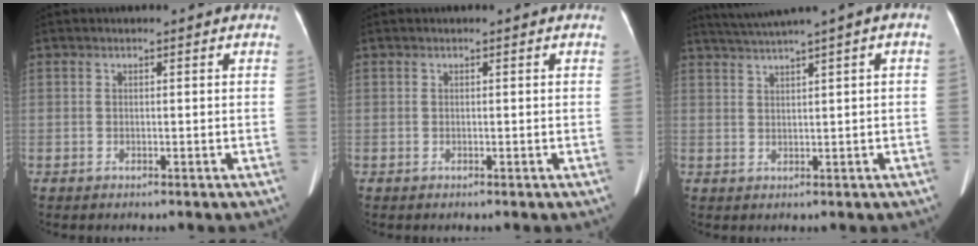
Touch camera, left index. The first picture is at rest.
{"total": 0.0}
{"total": 5.6, "force": [3.3, -0.6, 4.4], "torque": [-0.082, 0.025, 0.062]}